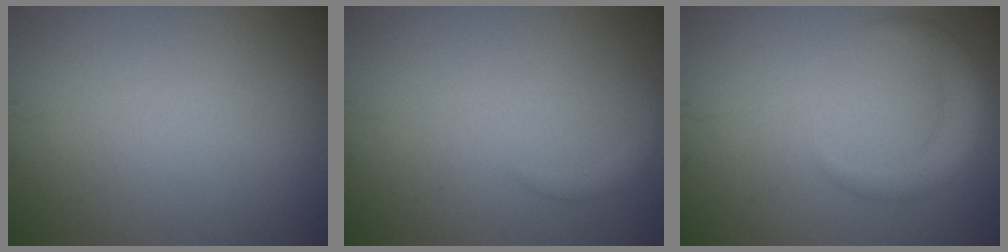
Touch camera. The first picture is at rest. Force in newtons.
{"total": 1.1, "press": 1.1, "slide": 0.1}
{"total": 3.0, "press": 3.0, "slide": 0.1}